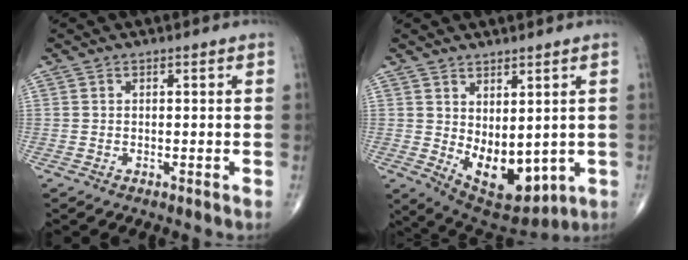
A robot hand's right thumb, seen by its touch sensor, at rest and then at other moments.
{"total": 11.7, "force": [-0.6, 6.3, 9.9], "torque": [-0.120, -0.021, 0.022]}